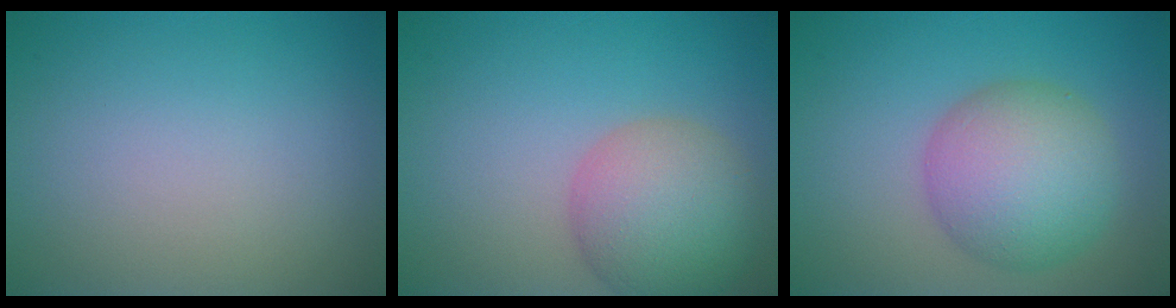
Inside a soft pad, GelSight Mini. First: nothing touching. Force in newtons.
{"total": 6.7, "press": 6.7, "slide": 0.5}
{"total": 7.1, "press": 7.1, "slide": 0.3}